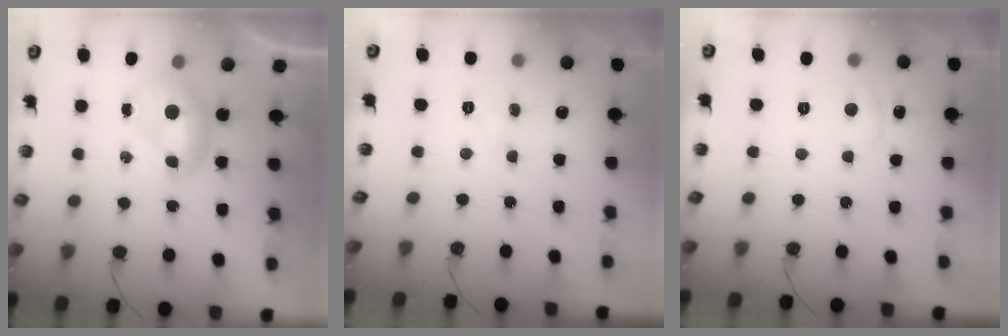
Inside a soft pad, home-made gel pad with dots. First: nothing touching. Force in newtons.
{"total": 0.9, "press": 0.9, "slide": 0.3}
{"total": 1.1, "press": 0.7, "slide": 0.9}